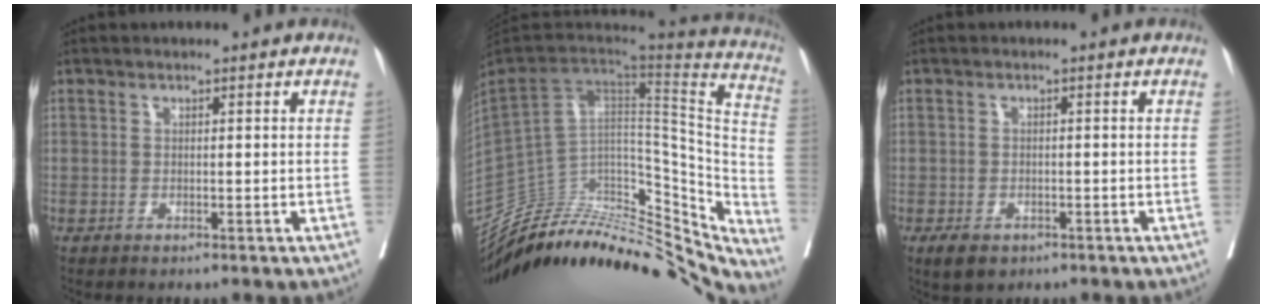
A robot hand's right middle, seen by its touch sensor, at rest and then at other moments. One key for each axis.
{"total": 40.2, "fx": -34.1, "fy": 13.1, "fz": 16.9, "tx": -0.242, "ty": -0.033, "tz": -0.471}
{"total": 3.1, "fx": -2.0, "fy": 1.9, "fz": 1.6, "tx": -0.029, "ty": -0.003, "tz": -0.025}